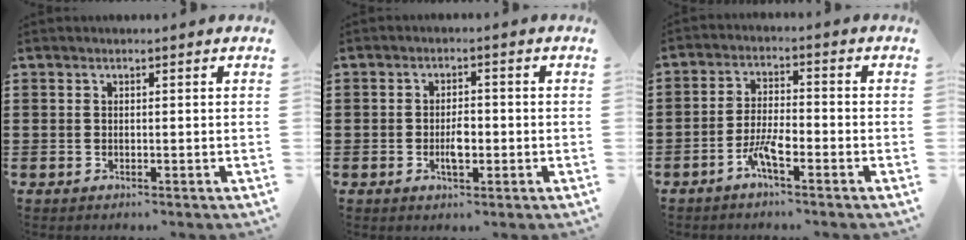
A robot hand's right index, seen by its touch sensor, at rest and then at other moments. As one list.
[{"total": 3.2, "force": [-0.9, 1.4, 2.7], "torque": [-0.057, 0.001, -0.017]}, {"total": 4.9, "force": [-3.0, 1.2, 3.7], "torque": [-0.090, 0.001, -0.064]}]